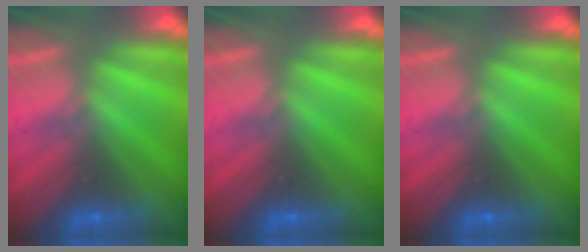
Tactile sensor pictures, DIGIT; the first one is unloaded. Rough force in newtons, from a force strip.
{"total": 0.0}
{"total": 0.0}